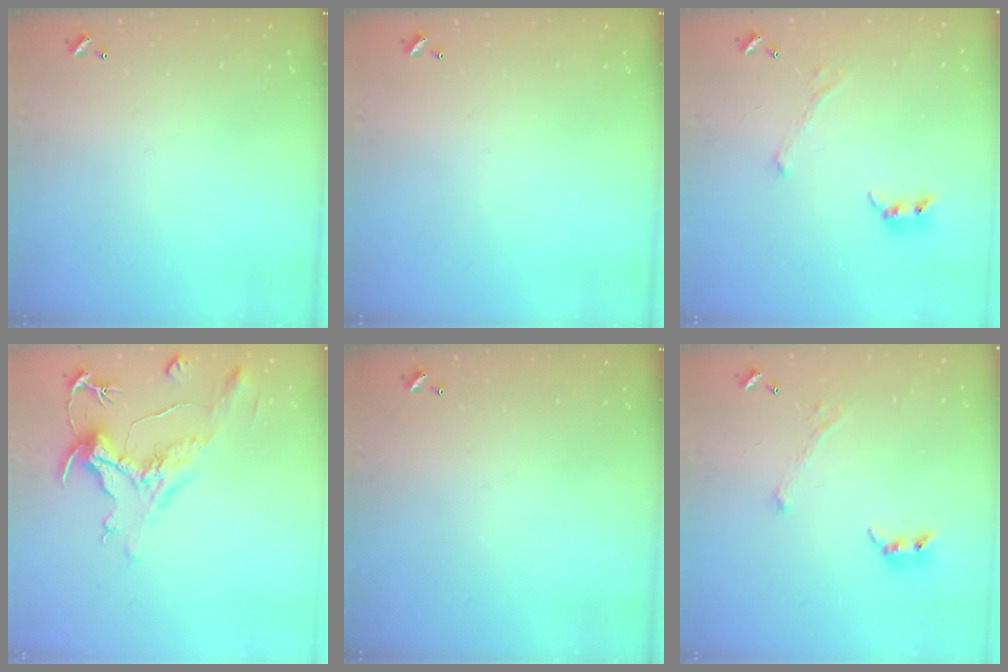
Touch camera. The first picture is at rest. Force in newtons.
{"total": 0.0}
{"total": 1.8, "press": 1.6, "slide": 0.9}
{"total": 1.6, "press": 0.1, "slide": 1.6}
{"total": 0.0}
{"total": 1.8, "press": 1.6, "slide": 0.9}